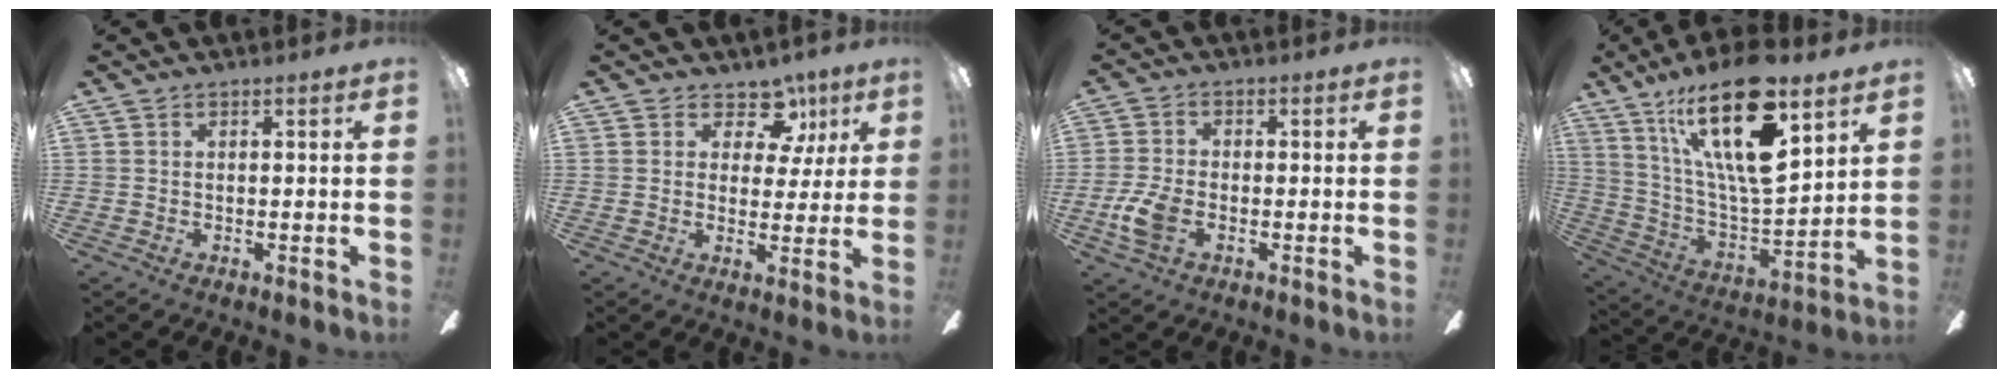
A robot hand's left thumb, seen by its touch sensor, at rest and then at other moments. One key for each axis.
{"total": 8.8, "fx": 5.0, "fy": 6.3, "fz": 3.6, "tx": -0.049, "ty": -0.024, "tz": 0.090}
{"total": 7.6, "fx": -2.5, "fy": 4.6, "fz": 5.5, "tx": -0.123, "ty": 0.005, "tz": -0.044}
{"total": 24.7, "fx": 14.5, "fy": 8.1, "fz": 18.2, "tx": -0.350, "ty": -0.084, "tz": 0.241}